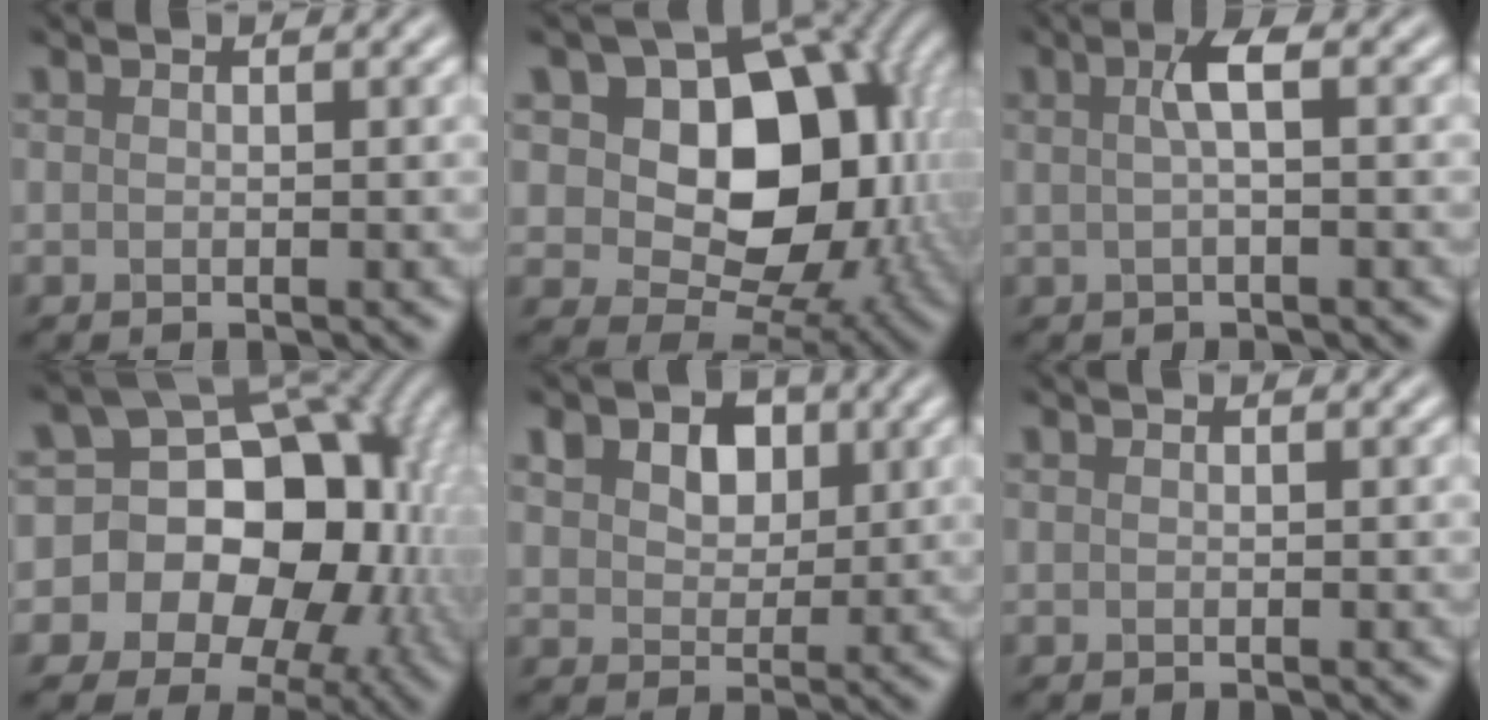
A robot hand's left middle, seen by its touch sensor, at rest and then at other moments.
{"total": 14.4, "force": [2.9, 10.1, 9.8], "torque": [-0.123, 0.041, 0.064]}
{"total": 1.3, "force": [0.2, -0.2, 1.3], "torque": [-0.042, 0.016, 0.018]}
{"total": 15.1, "force": [-3.2, 12.6, 7.7], "torque": [-0.116, 0.022, -0.055]}
{"total": 3.8, "force": [2.5, 2.5, 1.4], "torque": [-0.048, 0.023, 0.046]}
{"total": 0.0}